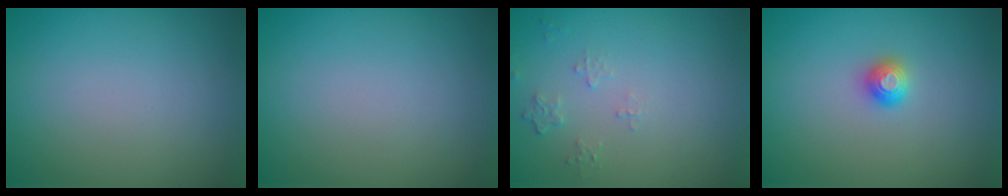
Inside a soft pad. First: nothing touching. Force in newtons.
{"total": 0.0}
{"total": 0.7, "press": 0.5, "slide": 0.5}
{"total": 1.1, "press": 1.1, "slide": 0.1}